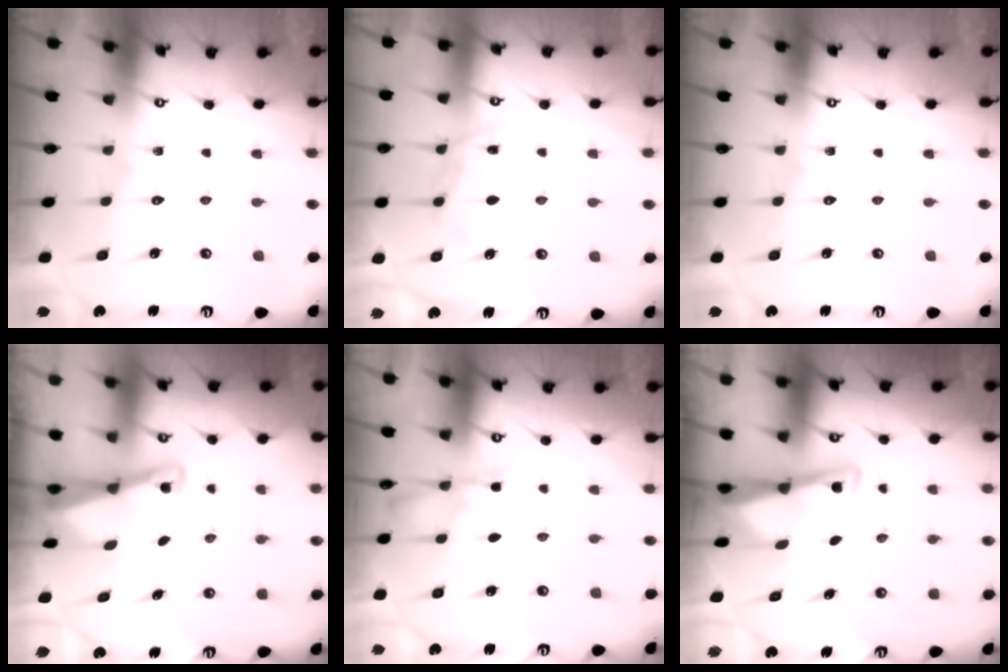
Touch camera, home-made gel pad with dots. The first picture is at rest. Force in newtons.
{"total": 5.6, "press": 5.6, "slide": 0.4}
{"total": 0.0}
{"total": 2.3, "press": 2.3, "slide": 0.3}
{"total": 4.3, "press": 4.3, "slide": 0.5}
{"total": 3.1, "press": 3.1, "slide": 0.4}